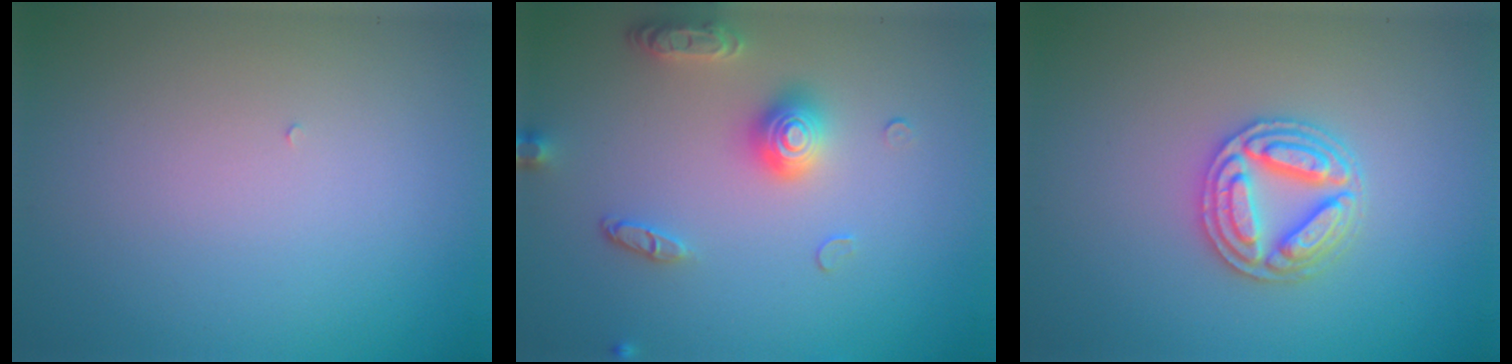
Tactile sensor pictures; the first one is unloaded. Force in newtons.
{"total": 3.5, "press": 3.1, "slide": 1.7}
{"total": 3.6, "press": 3.5, "slide": 0.8}